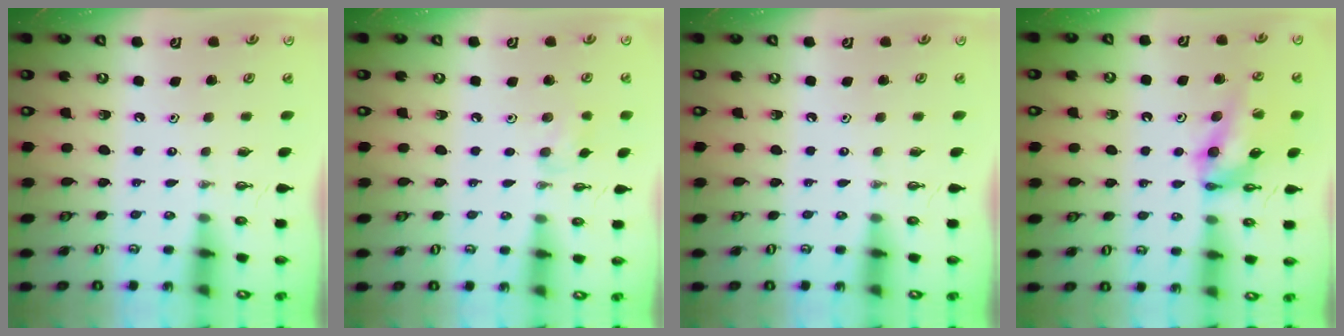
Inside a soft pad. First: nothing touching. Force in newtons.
{"total": 7.4, "press": 7.3, "slide": 1.5}
{"total": 0.0}
{"total": 12.5, "press": 12.5, "slide": 1.0}